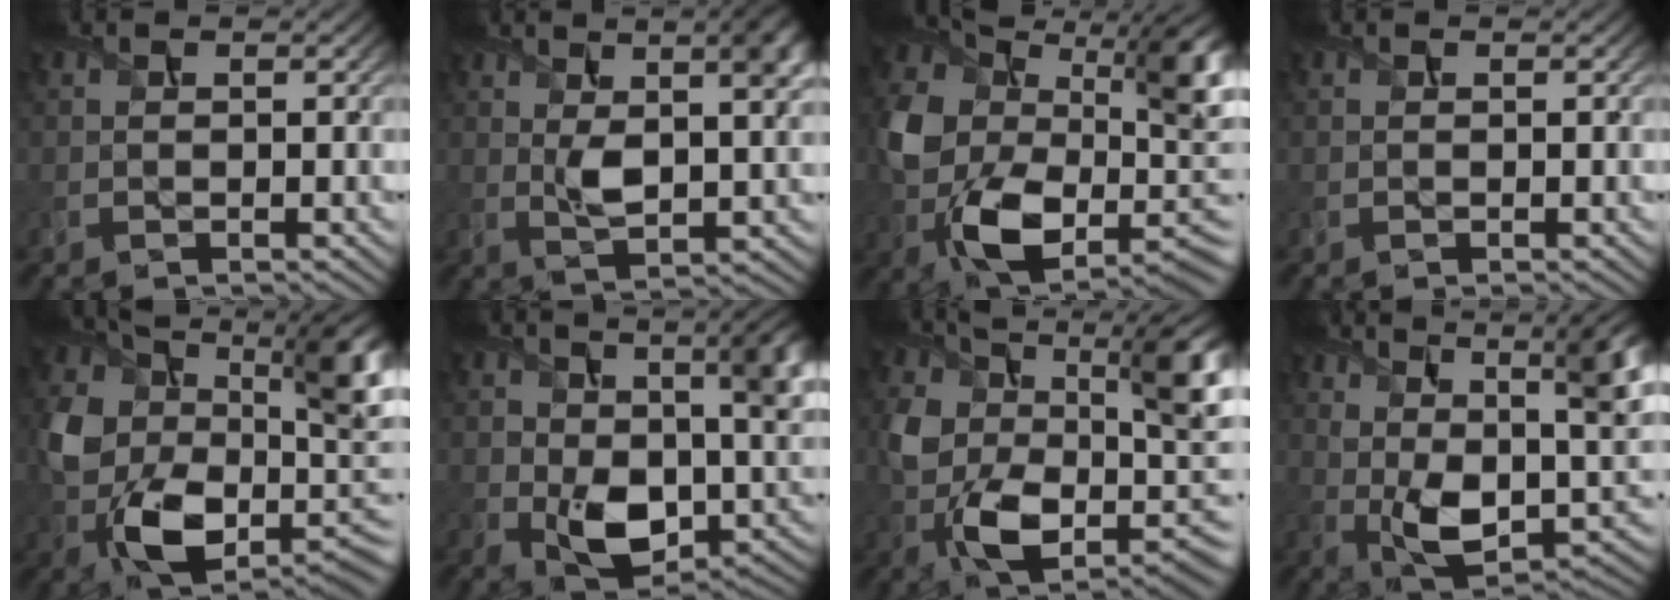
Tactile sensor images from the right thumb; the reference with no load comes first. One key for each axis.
{"total": 8.3, "fx": 2.2, "fy": 3.5, "fz": 7.2, "tx": -0.129, "ty": -0.001, "tz": 0.039}
{"total": 15.6, "fx": -0.1, "fy": 10.2, "fz": 11.9, "tx": -0.228, "ty": -0.038, "tz": 0.000}
{"total": 0.0}
{"total": 14.5, "fx": 0.0, "fy": 9.2, "fz": 11.1, "tx": -0.210, "ty": -0.038, "tz": 0.007}
{"total": 11.4, "fx": 0.3, "fy": 7.1, "fz": 8.9, "tx": -0.151, "ty": -0.033, "tz": 0.022}
{"total": 14.0, "fx": 0.3, "fy": 8.1, "fz": 11.4, "tx": -0.201, "ty": -0.033, "tz": 0.001}
{"total": 15.3, "fx": 3.7, "fy": 8.1, "fz": 12.4, "tx": -0.205, "ty": -0.008, "tz": 0.067}